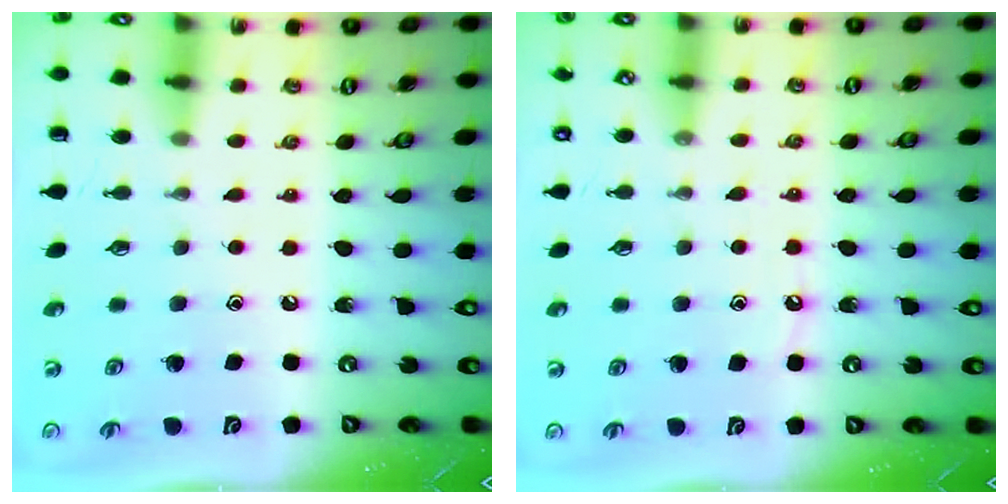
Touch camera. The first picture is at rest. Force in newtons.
{"total": 5.3, "press": 5.2, "slide": 0.5}